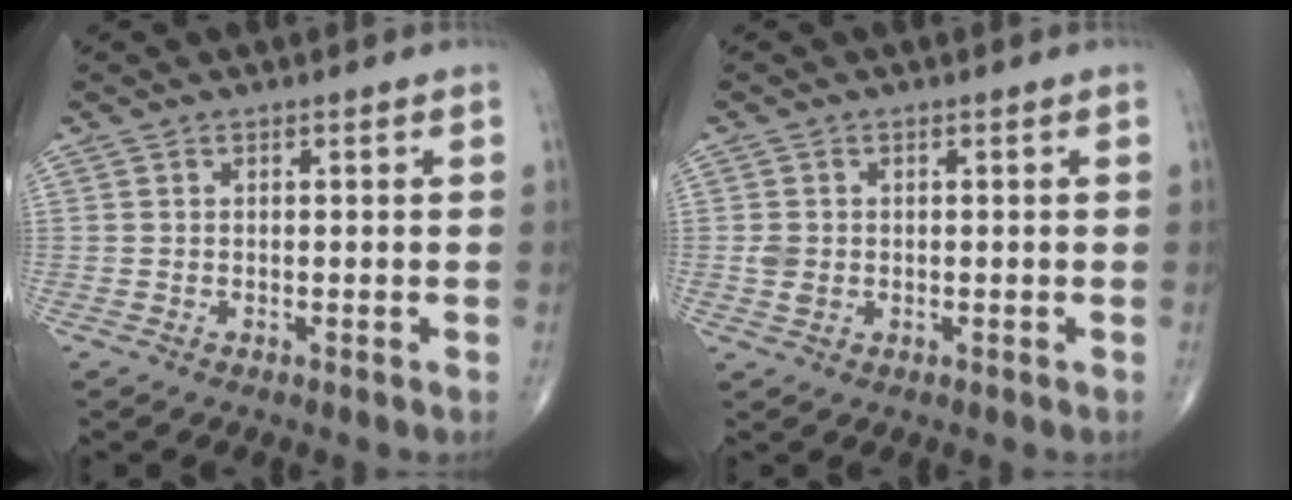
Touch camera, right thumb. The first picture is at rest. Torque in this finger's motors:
{"motor_torque": [0.71, 0.54, 0.60, 0.03, -0.01]}